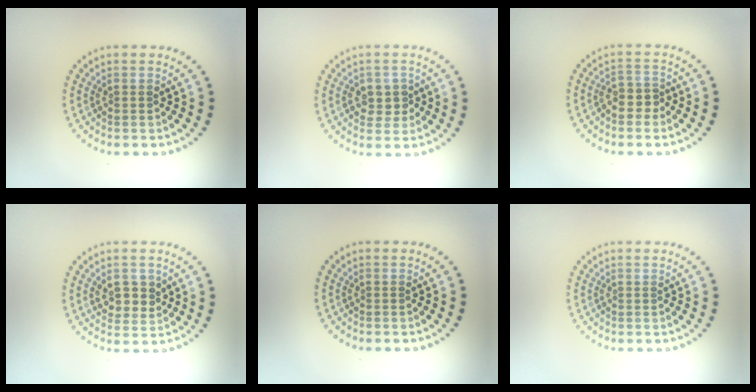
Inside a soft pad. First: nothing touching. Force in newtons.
{"total": 2.5, "press": 2.5, "slide": 0.5}
{"total": 2.4, "press": 2.1, "slide": 1.1}
{"total": 2.8, "press": 2.7, "slide": 0.8}
{"total": 0.0}
{"total": 0.0}